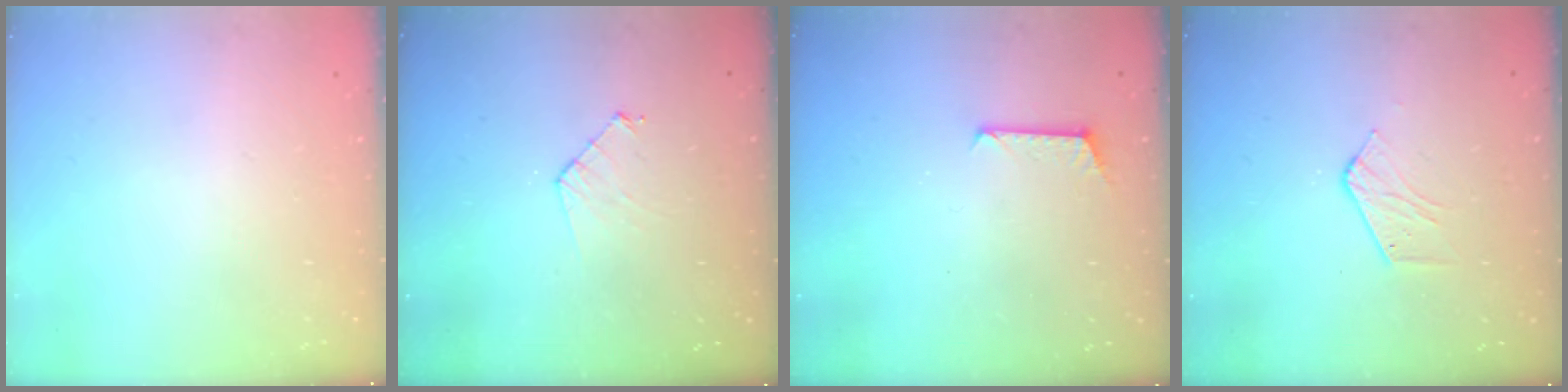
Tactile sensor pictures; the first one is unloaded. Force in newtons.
{"total": 6.7, "press": 6.7, "slide": 0.5}
{"total": 6.0, "press": 6.0, "slide": 0.4}
{"total": 3.6, "press": 3.5, "slide": 0.2}